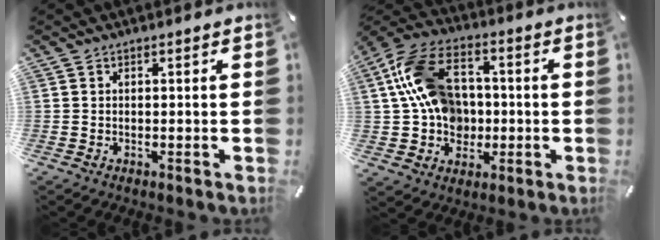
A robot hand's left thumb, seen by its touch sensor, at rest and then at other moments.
{"total": 16.2, "force": [1.6, 12.9, 9.7], "torque": [-0.220, 0.011, 0.036]}